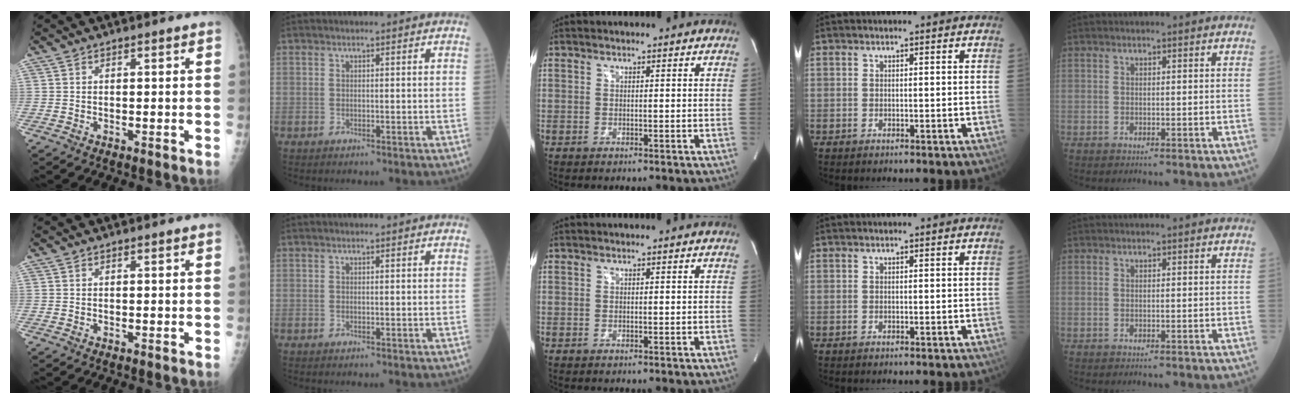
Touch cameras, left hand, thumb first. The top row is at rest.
{}